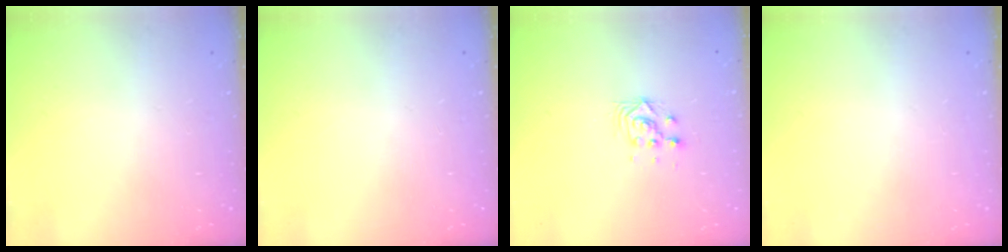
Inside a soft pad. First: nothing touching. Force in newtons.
{"total": 0.0}
{"total": 4.8, "press": 4.8, "slide": 0.1}
{"total": 0.0}